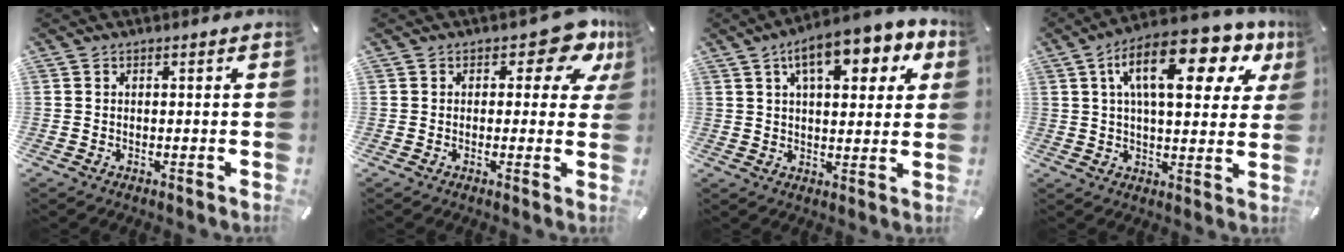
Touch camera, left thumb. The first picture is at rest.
{"total": 8.9, "force": [4.7, 4.5, 6.0], "torque": [-0.063, -0.027, 0.074]}
{"total": 13.0, "force": [6.6, 6.1, 9.4], "torque": [-0.138, -0.013, 0.108]}
{"total": 18.9, "force": [8.5, 7.8, 15.0], "torque": [-0.245, -0.022, 0.134]}